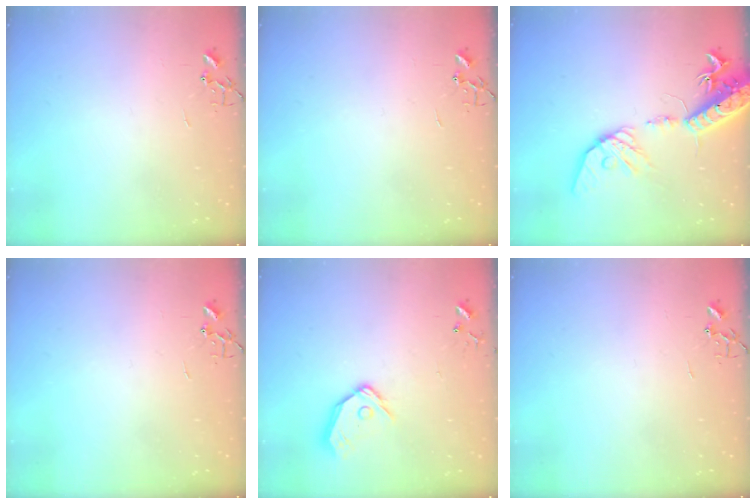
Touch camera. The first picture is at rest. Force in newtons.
{"total": 0.0}
{"total": 18.0, "press": 17.7, "slide": 3.3}
{"total": 0.0}
{"total": 11.5, "press": 11.4, "slide": 1.7}
{"total": 0.0}